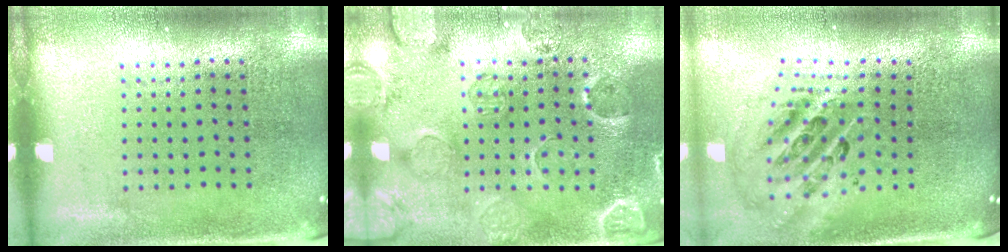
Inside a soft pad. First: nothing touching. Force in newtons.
{"total": 2.6, "press": 2.1, "slide": 1.5}
{"total": 2.6, "press": 1.8, "slide": 1.9}